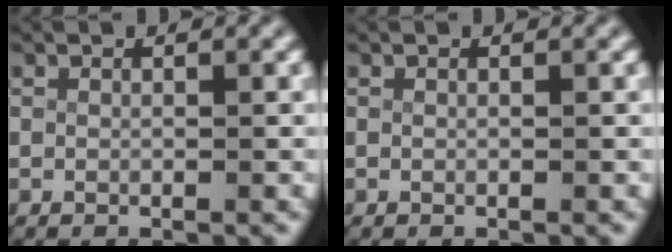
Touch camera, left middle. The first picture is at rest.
{"total": 0.0}